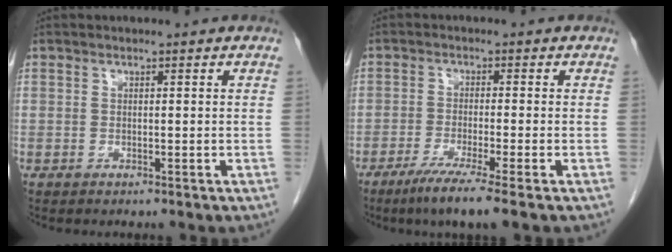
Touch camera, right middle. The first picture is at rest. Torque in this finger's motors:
{"motor_torque": [0.45, -0.27, 0.07, 0.04]}